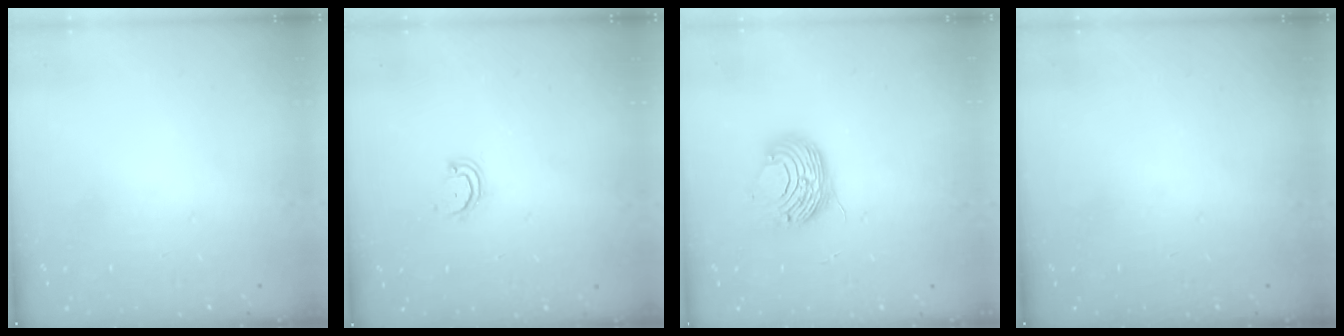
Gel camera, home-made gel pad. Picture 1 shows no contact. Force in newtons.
{"total": 3.3, "press": 3.3, "slide": 0.3}
{"total": 10.1, "press": 10.1, "slide": 0.7}
{"total": 0.0}